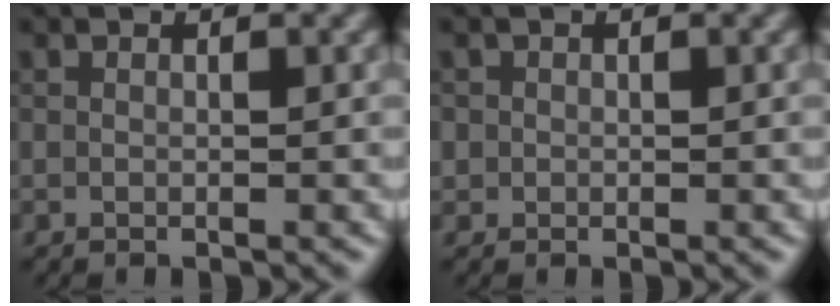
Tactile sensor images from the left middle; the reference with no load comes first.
{"total": 0.6, "force": [0.0, 0.6, 0.0], "torque": [0.008, -0.003, -0.001]}